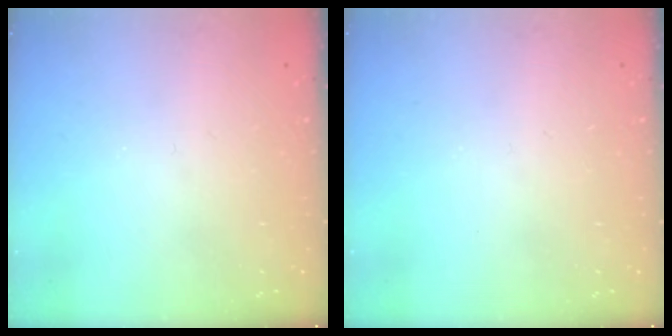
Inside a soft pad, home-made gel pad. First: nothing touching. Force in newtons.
{"total": 0.0}